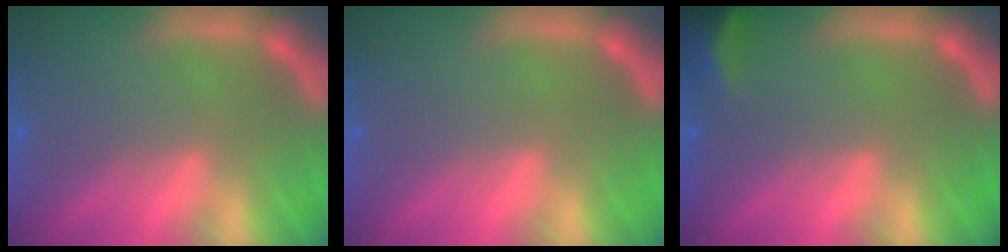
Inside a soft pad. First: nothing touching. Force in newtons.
{"total": 0.0}
{"total": 3.5}